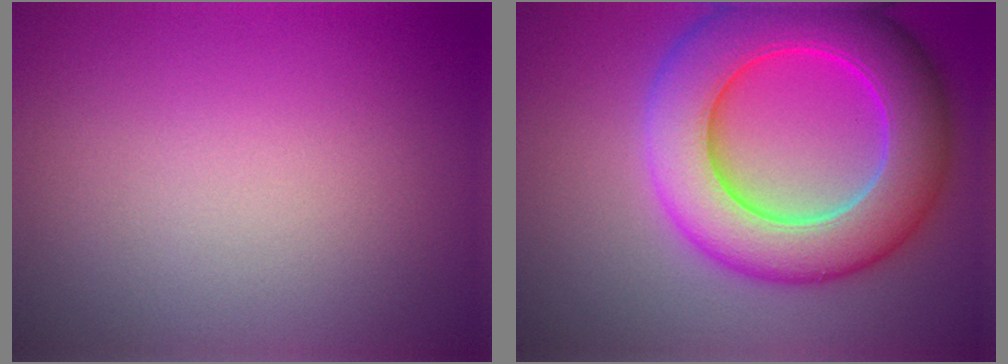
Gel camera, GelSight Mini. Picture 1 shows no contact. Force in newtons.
{"total": 10.7, "press": 10.7, "slide": 0.4}